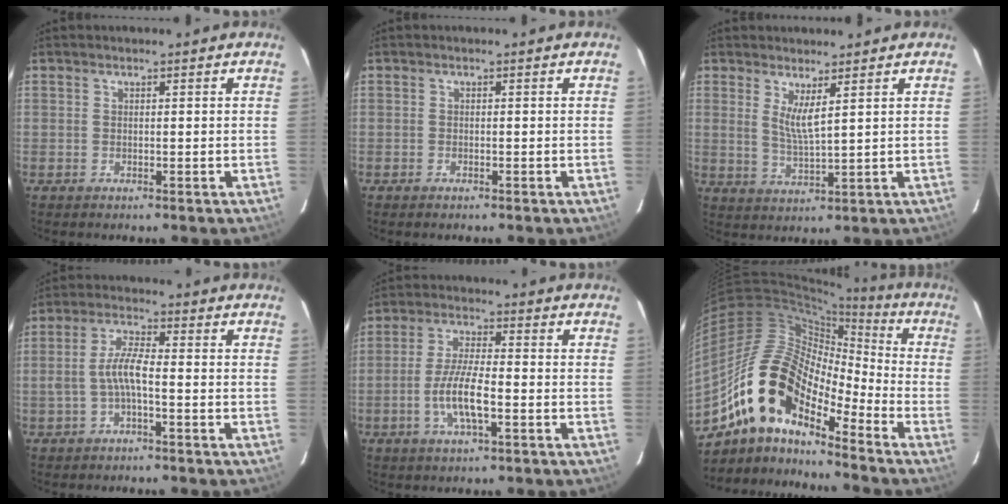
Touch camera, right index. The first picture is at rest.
{"total": 0.8, "force": [-0.6, 0.3, 0.3], "torque": [-0.007, -0.001, -0.014]}
{"total": 4.3, "force": [2.2, 0.2, 3.6], "torque": [-0.070, -0.016, 0.040]}
{"total": 5.0, "force": [-1.6, 1.0, 4.7], "torque": [-0.099, 0.010, -0.028]}
{"total": 8.1, "force": [-2.7, 1.9, 7.3], "torque": [-0.149, -0.003, -0.052]}
{"total": 14.2, "force": [-10.1, 5.6, 8.2], "torque": [-0.140, 0.012, -0.207]}